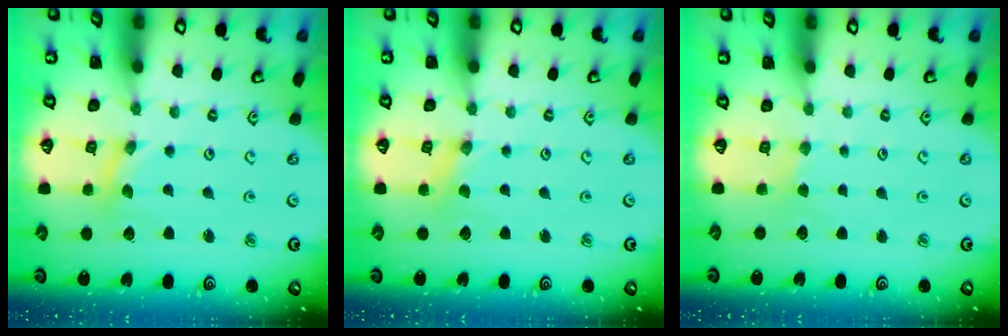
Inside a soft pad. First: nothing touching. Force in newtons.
{"total": 1.4, "press": 1.3, "slide": 0.2}
{"total": 2.0, "press": 1.9, "slide": 0.3}